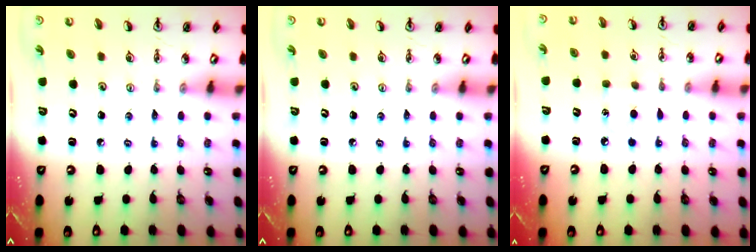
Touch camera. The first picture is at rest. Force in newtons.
{"total": 0.0}
{"total": 4.7, "press": 4.7, "slide": 0.5}